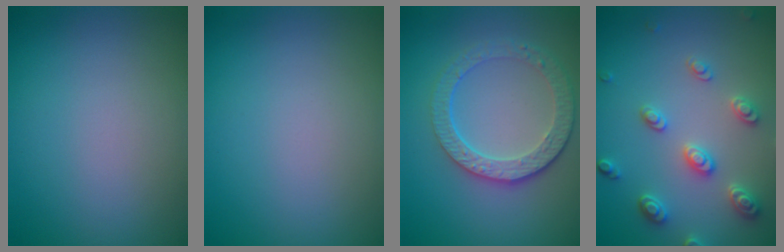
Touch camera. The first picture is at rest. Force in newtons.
{"total": 0.0}
{"total": 4.5, "press": 3.4, "slide": 3.0}
{"total": 3.7, "press": 3.3, "slide": 1.6}